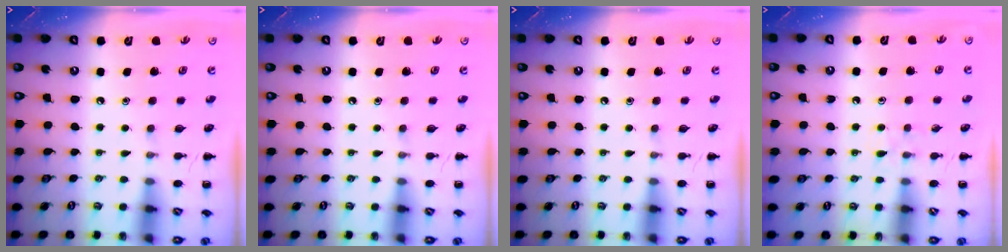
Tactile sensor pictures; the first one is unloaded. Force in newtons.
{"total": 0.0}
{"total": 0.0}
{"total": 4.1, "press": 3.7, "slide": 1.8}